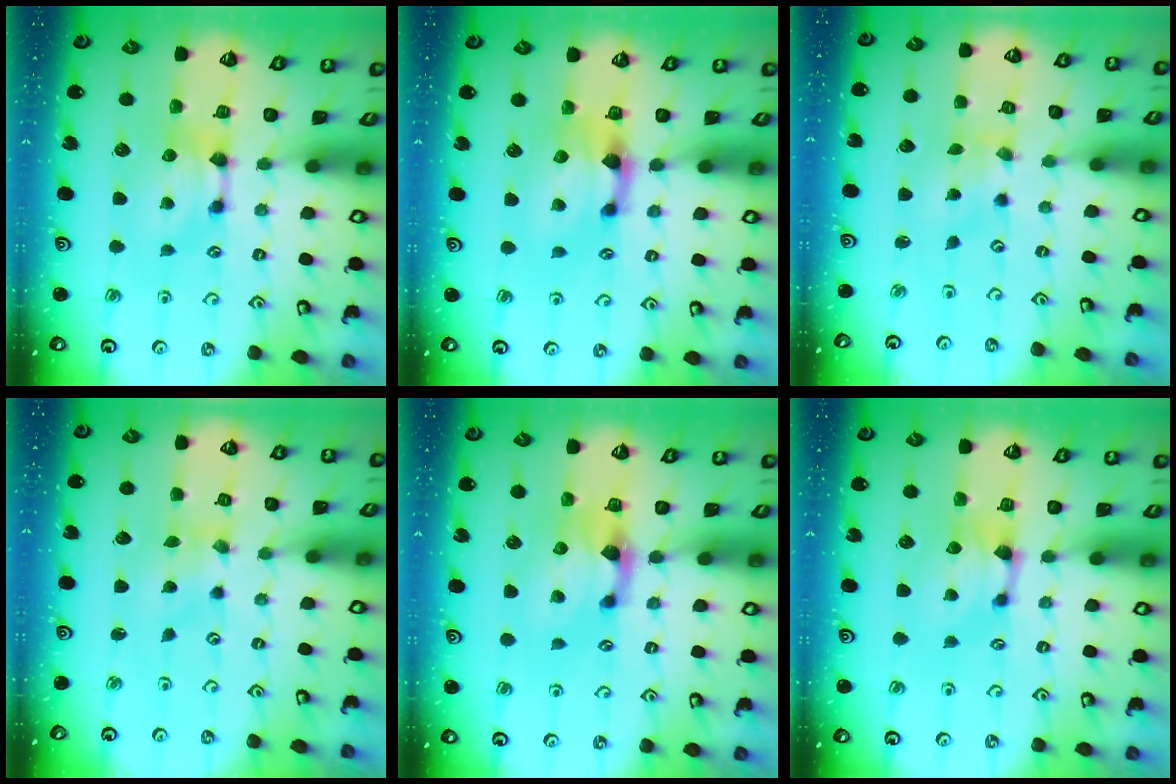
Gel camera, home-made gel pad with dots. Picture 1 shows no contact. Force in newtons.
{"total": 1.9, "press": 1.4, "slide": 1.3}
{"total": 2.7, "press": 2.4, "slide": 1.1}
{"total": 2.9, "press": 2.7, "slide": 0.9}
{"total": 1.4, "press": 0.9, "slide": 1.0}
{"total": 1.0, "press": 0.3, "slide": 0.9}